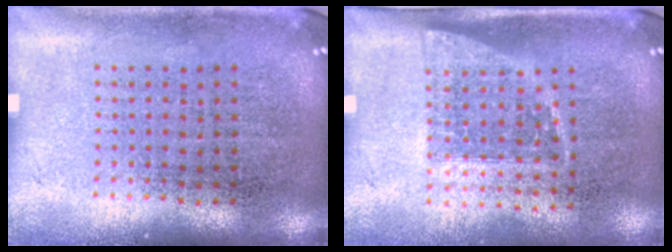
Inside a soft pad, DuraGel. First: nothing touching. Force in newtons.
{"total": 1.2, "press": 0.9, "slide": 0.7}